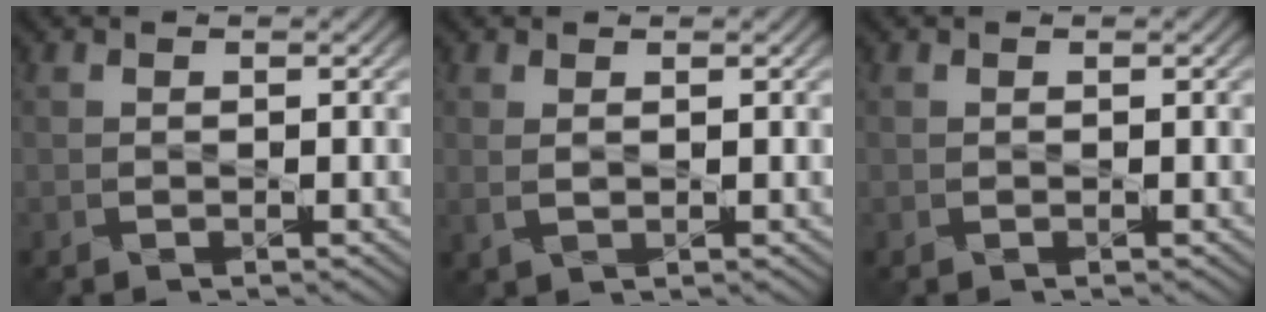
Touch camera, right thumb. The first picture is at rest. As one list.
[{"total": 1.2, "force": [0.6, 0.5, 0.9], "torque": [-0.028, -0.003, 0.016]}, {"total": 0.0}]